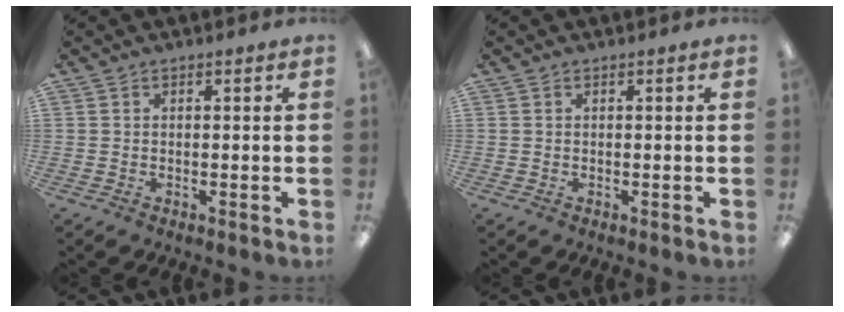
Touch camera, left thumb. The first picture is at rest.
{"total": 0.0}